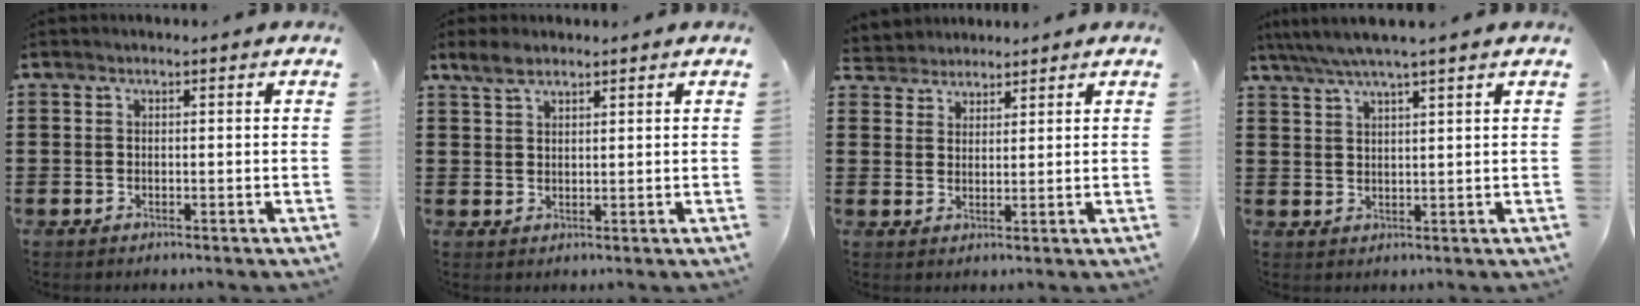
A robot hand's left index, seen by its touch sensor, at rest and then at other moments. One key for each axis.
{"total": 3.2, "fx": 2.4, "fy": 1.4, "fz": 1.6, "tx": -0.038, "ty": 0.005, "tz": 0.046}
{"total": 3.1, "fx": 2.7, "fy": 1.2, "fz": -0.7, "tx": 0.000, "ty": -0.002, "tz": 0.052}
{"total": 3.9, "fx": 3.1, "fy": -0.3, "fz": 2.3, "tx": -0.051, "ty": -0.008, "tz": 0.055}